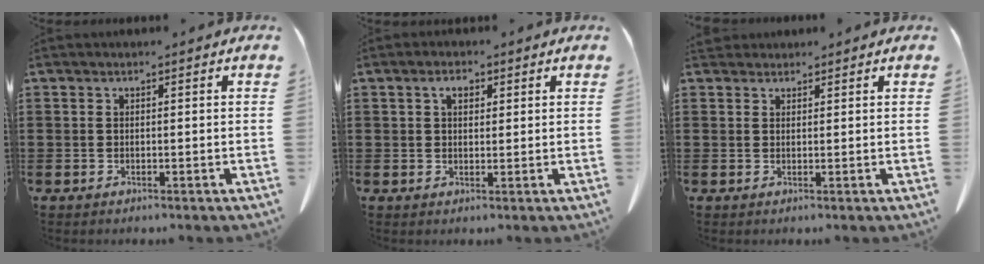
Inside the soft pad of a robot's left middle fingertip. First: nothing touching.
{"total": 2.6, "force": [1.2, 1.4, 1.8], "torque": [-0.024, 0.002, 0.017]}
{"total": 1.6, "force": [1.5, 0.6, 0.1], "torque": [-0.007, 0.003, 0.030]}